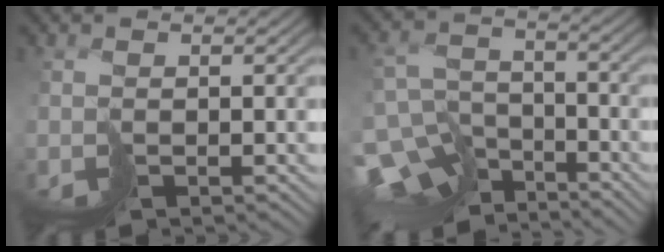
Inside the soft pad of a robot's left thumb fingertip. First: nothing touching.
{"total": 11.7, "force": [-8.7, 6.2, 4.8], "torque": [-0.121, -0.018, -0.128]}